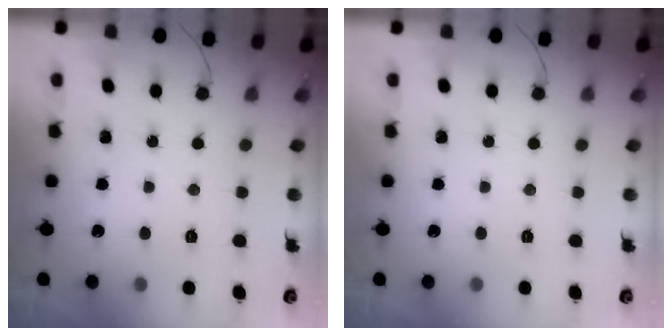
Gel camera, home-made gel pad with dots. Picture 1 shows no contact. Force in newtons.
{"total": 0.0}